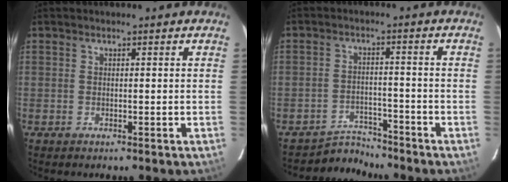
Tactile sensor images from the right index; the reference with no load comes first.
{"total": 4.3, "force": [-4.0, 0.6, -1.5], "torque": [0.029, 0.007, -0.063]}